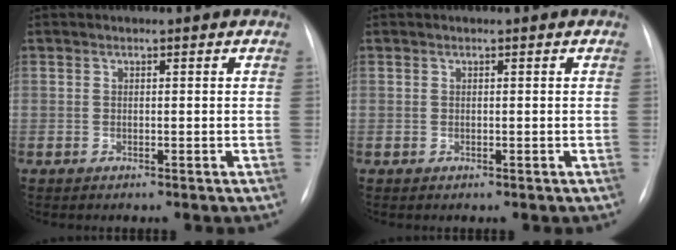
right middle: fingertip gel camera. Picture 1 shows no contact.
{"total": 0.0}